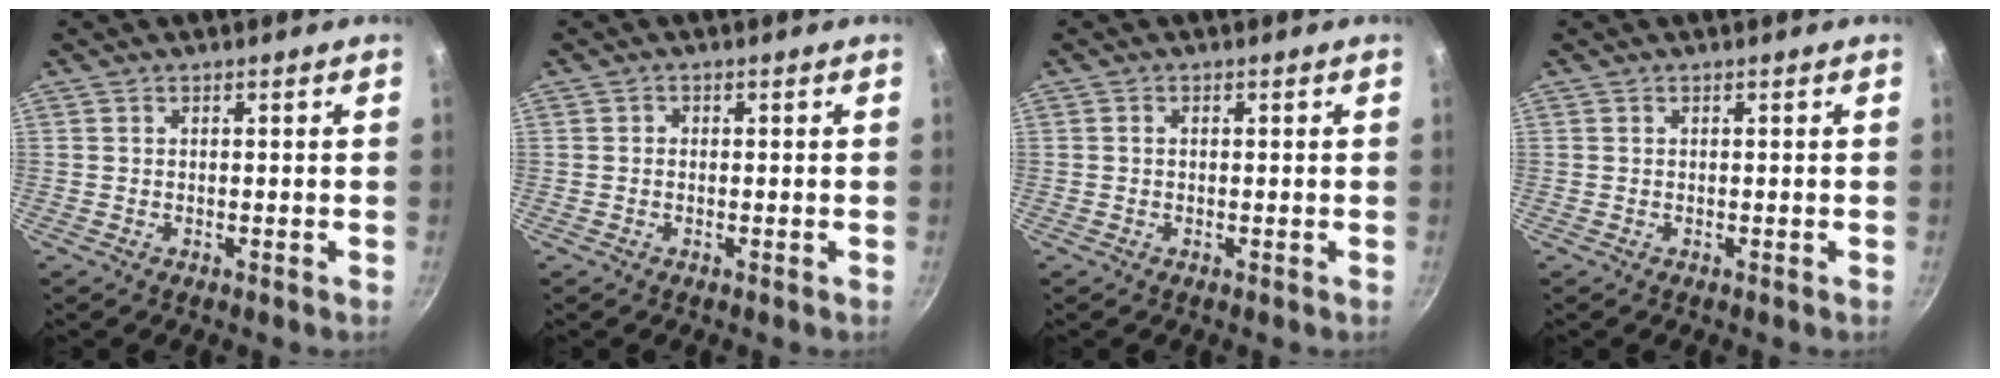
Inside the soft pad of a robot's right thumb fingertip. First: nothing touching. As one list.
[{"total": 0.7, "force": [-0.2, 0.6, 0.1], "torque": [0.000, 0.003, -0.004]}, {"total": 0.5, "force": [0.0, 0.4, 0.3], "torque": [-0.005, 0.004, -0.001]}, {"total": 0.0}]